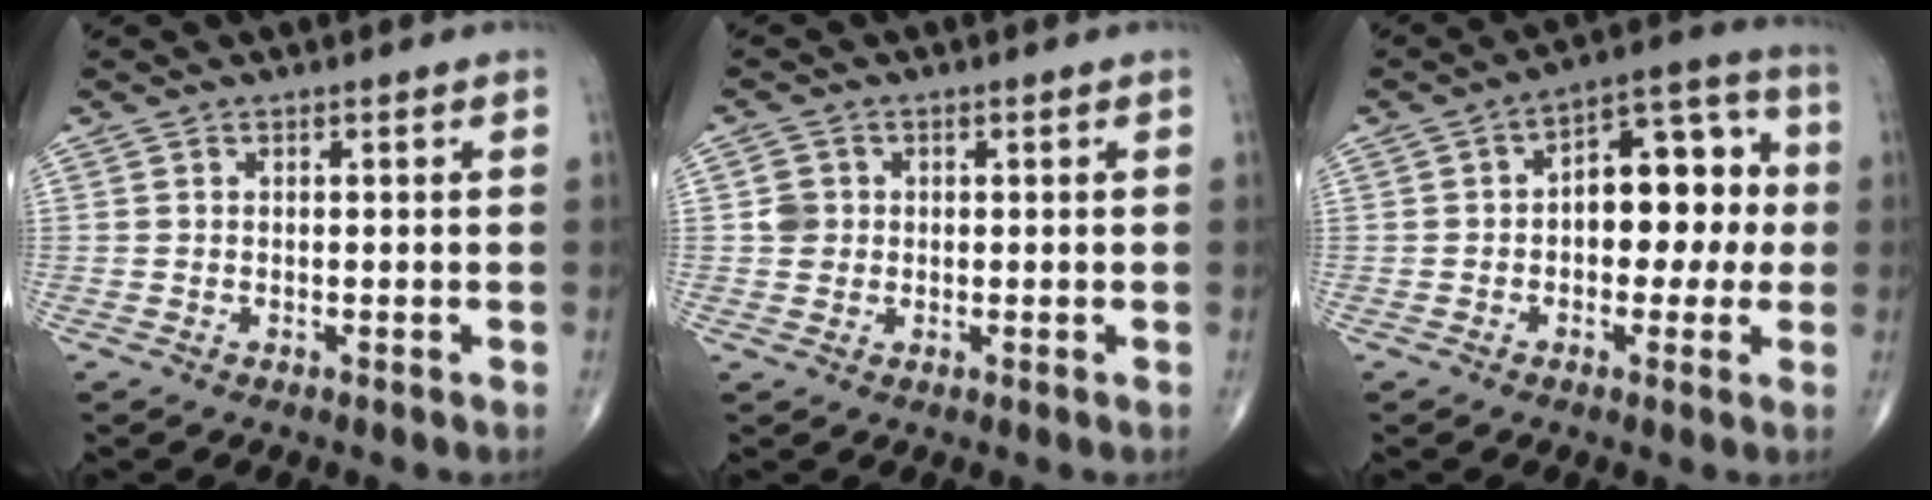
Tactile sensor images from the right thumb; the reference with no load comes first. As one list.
[{"total": 2.8, "force": [0.3, 2.6, 0.9], "torque": [0.002, 0.004, 0.004]}, {"total": 12.9, "force": [0.2, 7.6, 10.4], "torque": [-0.100, 0.040, -0.008]}]